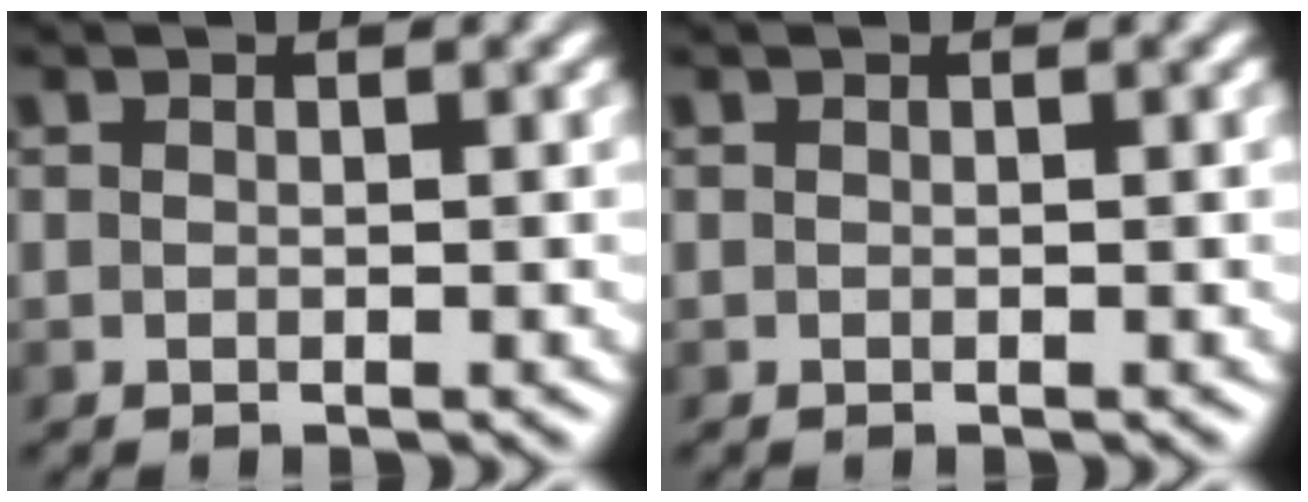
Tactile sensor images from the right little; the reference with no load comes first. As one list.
[{"total": 0.0}]